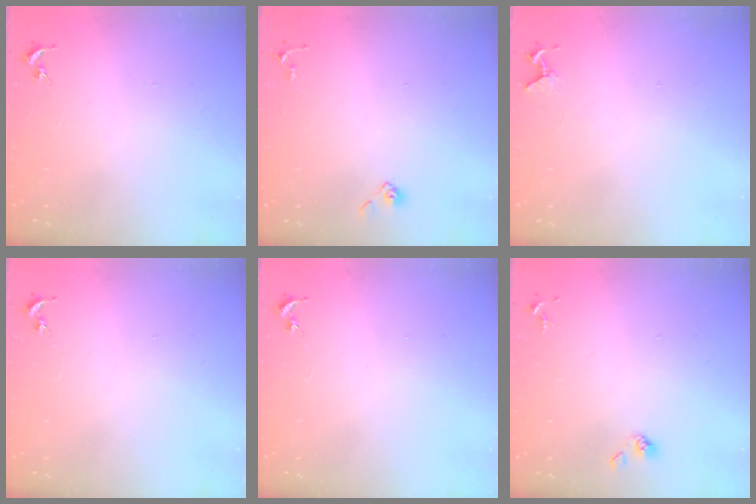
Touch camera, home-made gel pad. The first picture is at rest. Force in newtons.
{"total": 3.3, "press": 3.3, "slide": 0.4}
{"total": 4.2, "press": 4.2, "slide": 0.4}
{"total": 0.0}
{"total": 0.0}
{"total": 3.6, "press": 3.4, "slide": 1.2}